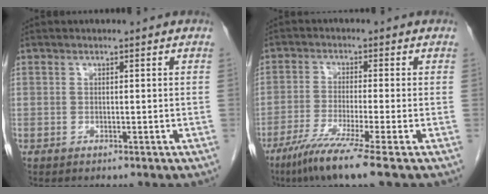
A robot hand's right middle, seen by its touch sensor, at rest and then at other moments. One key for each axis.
{"total": 8.7, "fx": -5.7, "fy": -1.4, "fz": 6.3, "tx": -0.112, "ty": -0.029, "tz": -0.104}